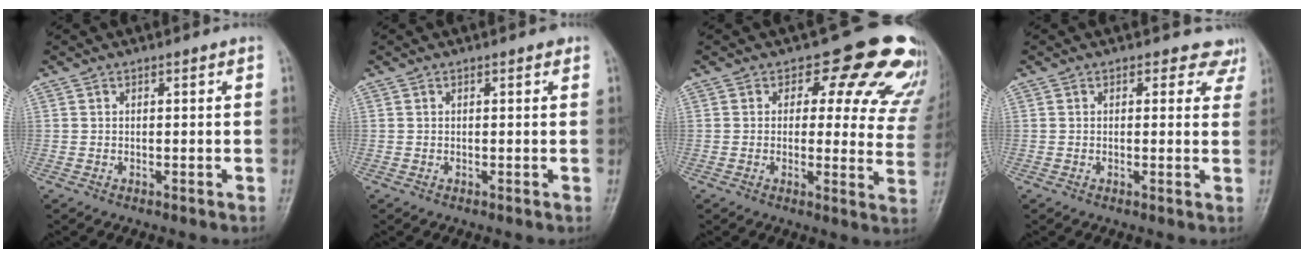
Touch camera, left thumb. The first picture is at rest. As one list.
[{"total": 0.7, "force": [0.4, 0.3, 0.4], "torque": [-0.006, -0.001, 0.001]}, {"total": 15.4, "force": [10.8, 7.7, 7.7], "torque": [-0.023, -0.055, 0.095]}, {"total": 4.1, "force": [3.2, 2.5, 0.4], "torque": [0.031, -0.016, 0.014]}]